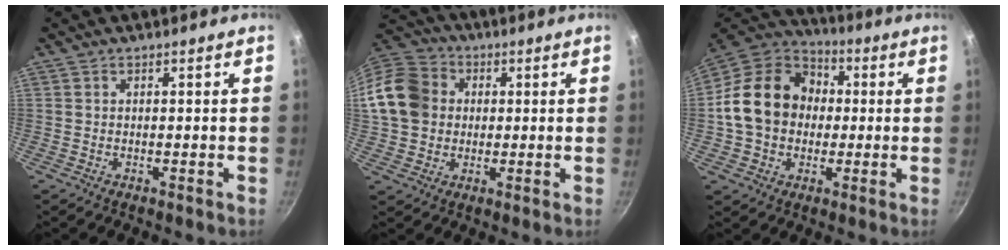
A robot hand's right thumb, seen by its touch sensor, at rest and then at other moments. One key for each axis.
{"total": 14.3, "fx": 1.2, "fy": 12.2, "fz": 7.2, "tx": -0.120, "ty": 0.027, "tz": 0.009}
{"total": 18.2, "fx": 0.6, "fy": 14.8, "fz": 10.6, "tx": -0.158, "ty": 0.037, "tz": -0.001}